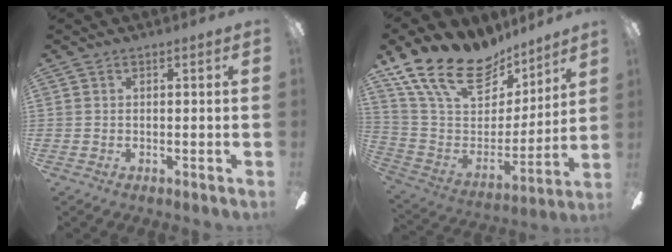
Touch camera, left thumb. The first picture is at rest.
{"total": 22.6, "force": [15.8, 11.0, 11.7], "torque": [-0.217, -0.101, 0.294]}